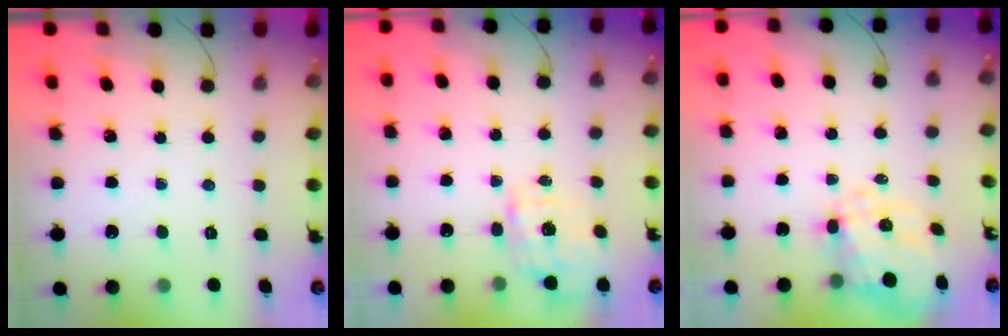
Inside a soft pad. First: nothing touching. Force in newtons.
{"total": 1.9, "press": 1.9, "slide": 0.5}
{"total": 9.6, "press": 9.4, "slide": 1.9}